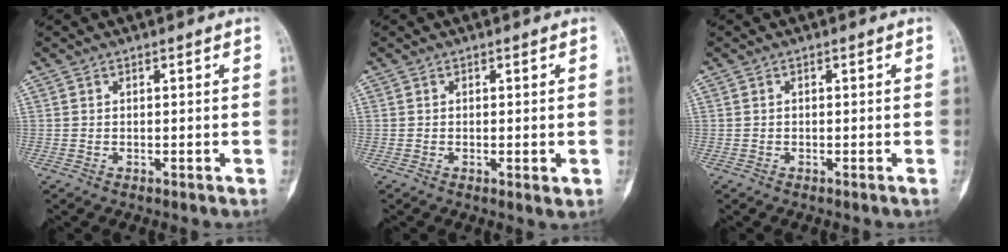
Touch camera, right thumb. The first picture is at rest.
{"total": 1.8, "force": [-0.3, 0.5, 1.7], "torque": [-0.029, -0.007, -0.004]}
{"total": 0.0}